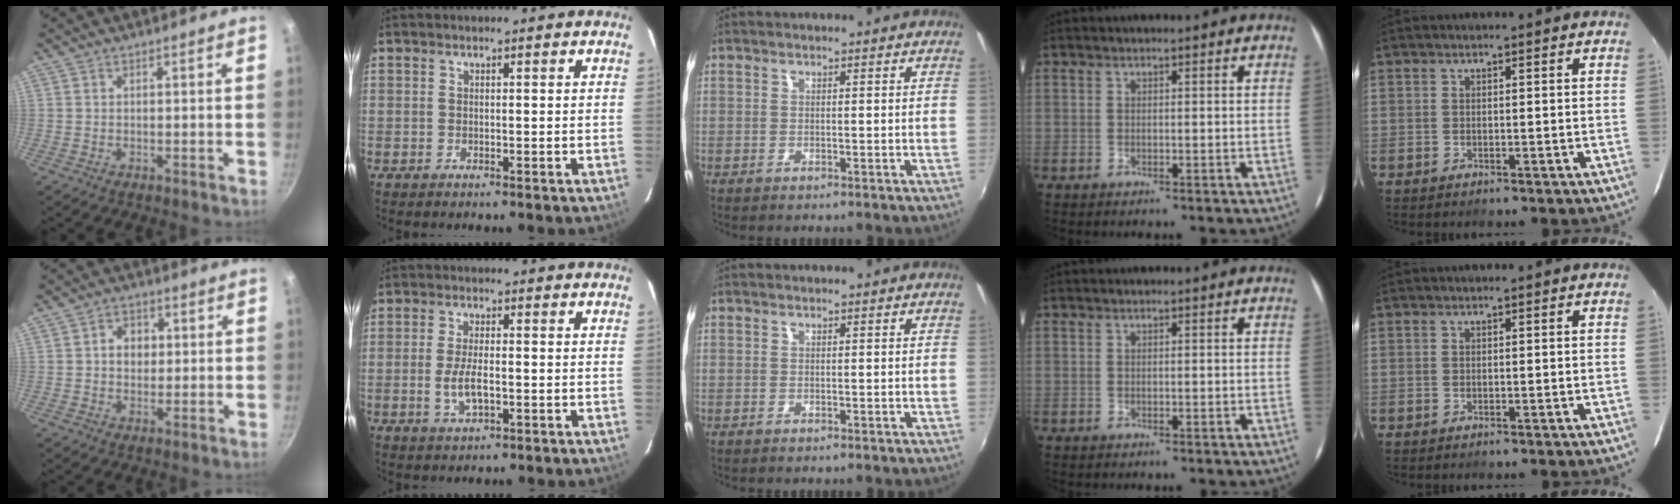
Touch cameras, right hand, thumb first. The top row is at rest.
{"thumb": {"total": 5.0, "force": [0.6, 4.1, 2.7], "torque": [-0.018, 0.005, 0.005]}, "index": {"total": 5.3, "force": [-1.3, 1.8, 4.8], "torque": [-0.096, -0.007, -0.024]}}